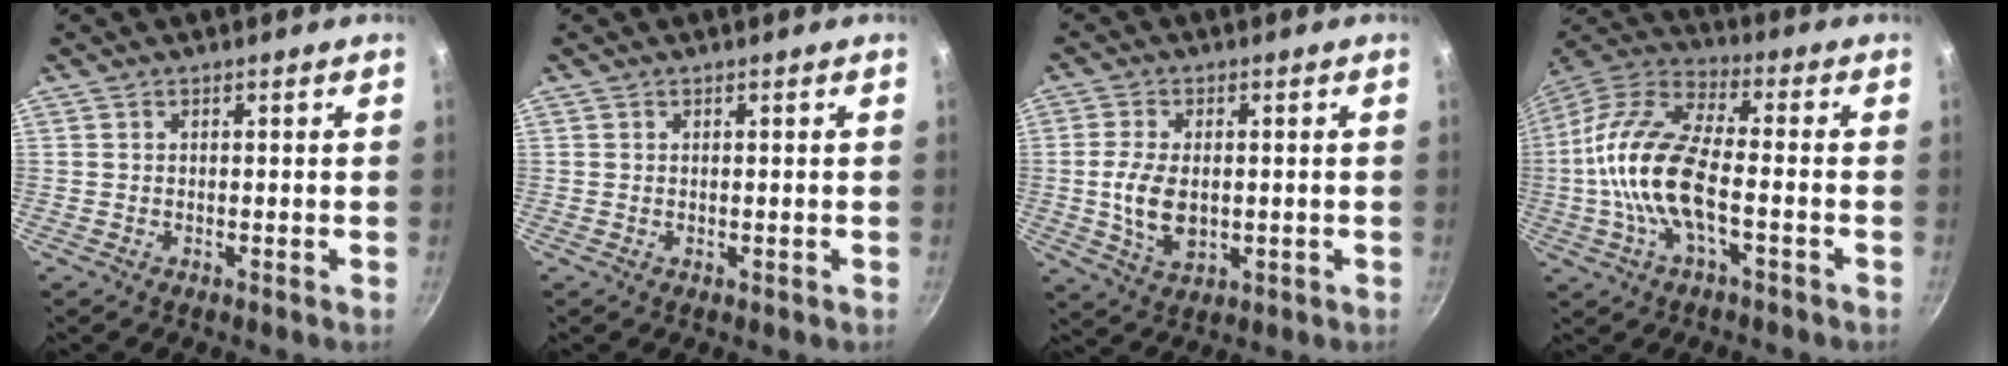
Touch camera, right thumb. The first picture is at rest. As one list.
[{"total": 0.0}, {"total": 8.5, "force": [-0.3, 5.3, 6.7], "torque": [-0.126, -0.002, 0.001]}, {"total": 17.0, "force": [-2.9, 7.3, 15.0], "torque": [-0.292, 0.037, -0.075]}]